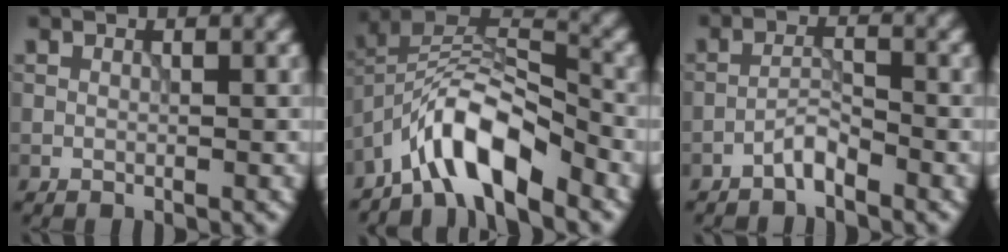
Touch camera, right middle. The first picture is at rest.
{"total": 7.9, "force": [-5.0, 2.7, 5.4], "torque": [-0.085, 0.013, -0.097]}
{"total": 1.8, "force": [-1.5, 0.3, 0.9], "torque": [-0.016, 0.009, -0.033]}